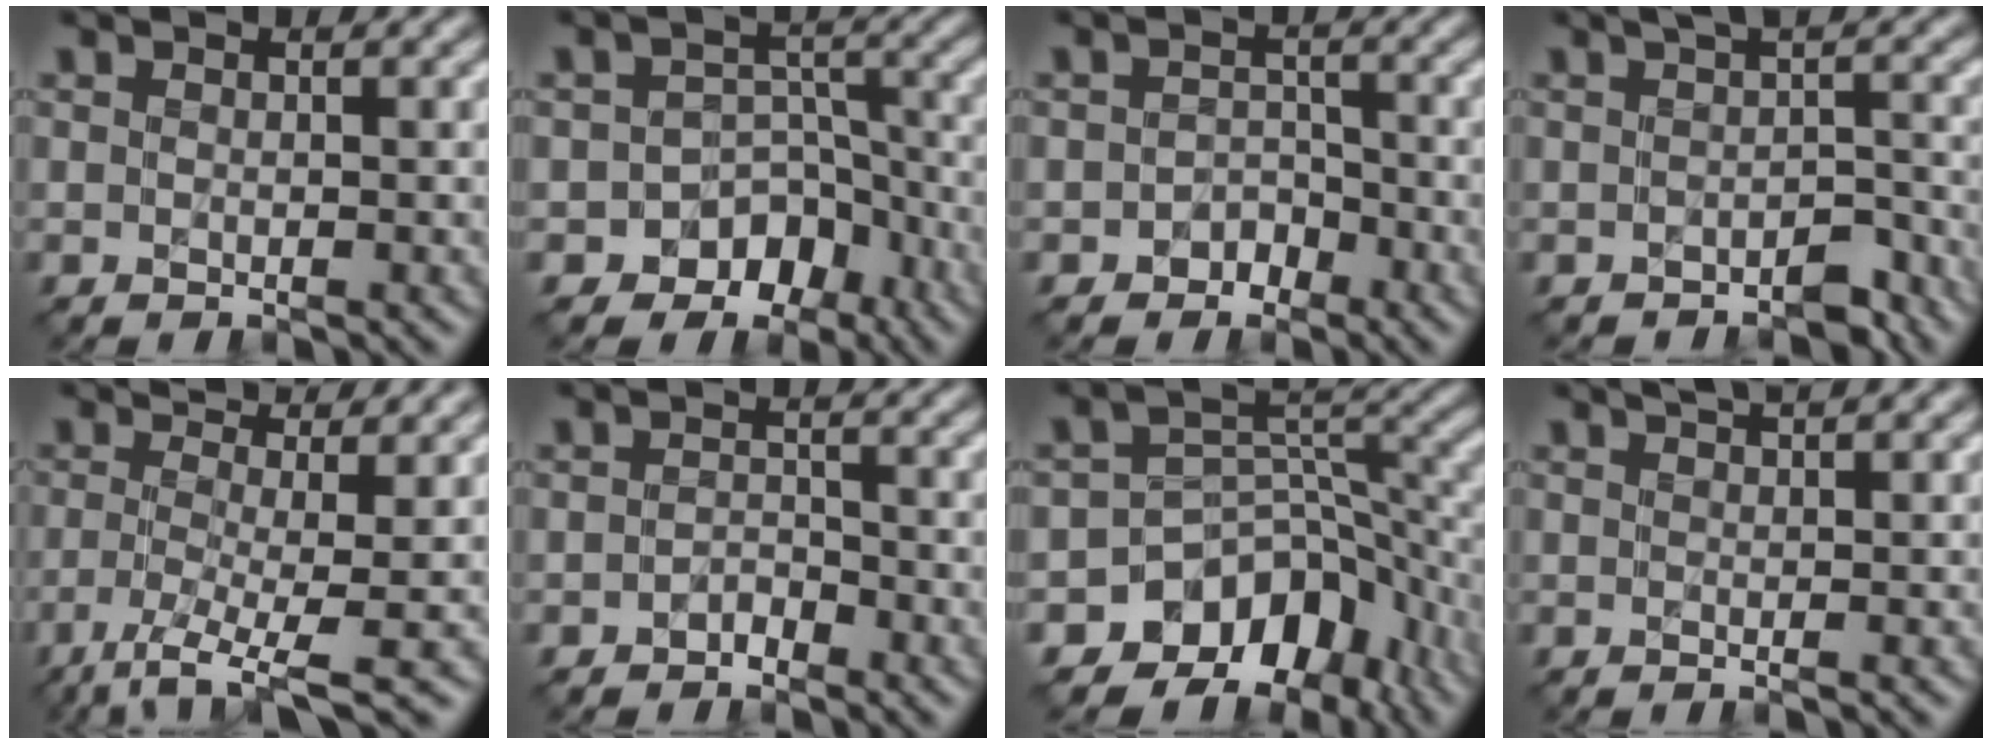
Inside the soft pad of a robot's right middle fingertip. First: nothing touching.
{"total": 7.4, "force": [-5.0, 5.1, 2.0], "torque": [0.009, 0.009, -0.075]}
{"total": 2.0, "force": [-1.2, 1.4, 0.6], "torque": [-0.004, 0.005, -0.022]}
{"total": 2.7, "force": [-1.4, 0.9, 2.1], "torque": [-0.019, -0.001, -0.020]}
{"total": 6.4, "force": [-1.6, 1.4, 6.0], "torque": [-0.104, 0.003, -0.039]}
{"total": 1.4, "force": [-1.0, 0.8, 0.6], "torque": [-0.010, 0.005, -0.018]}
{"total": 9.1, "force": [-6.1, 5.8, 3.6], "torque": [-0.037, -0.004, -0.100]}
{"total": 3.5, "force": [2.0, 1.2, 2.7], "torque": [-0.017, 0.011, -0.007]}